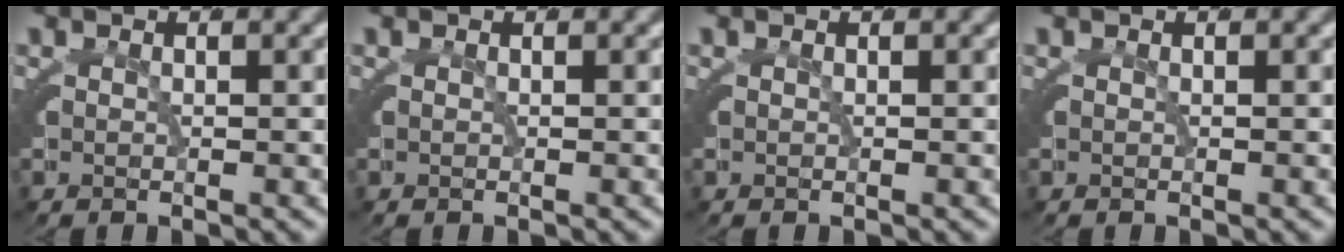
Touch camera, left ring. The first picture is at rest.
{"total": 0.0}
{"total": 0.0}
{"total": 0.0}